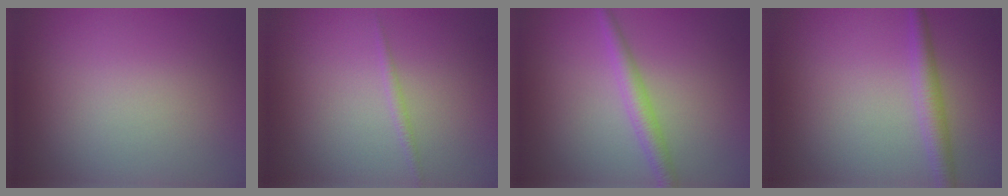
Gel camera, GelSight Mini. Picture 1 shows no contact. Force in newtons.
{"total": 0.8, "press": 0.8, "slide": 0.0}
{"total": 2.5, "press": 2.5, "slide": 0.1}
{"total": 2.5, "press": 2.5, "slide": 0.0}